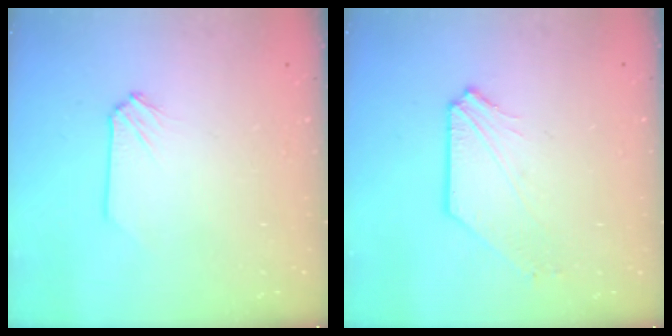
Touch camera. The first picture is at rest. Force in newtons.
{"total": 3.2, "press": 3.1, "slide": 0.5}